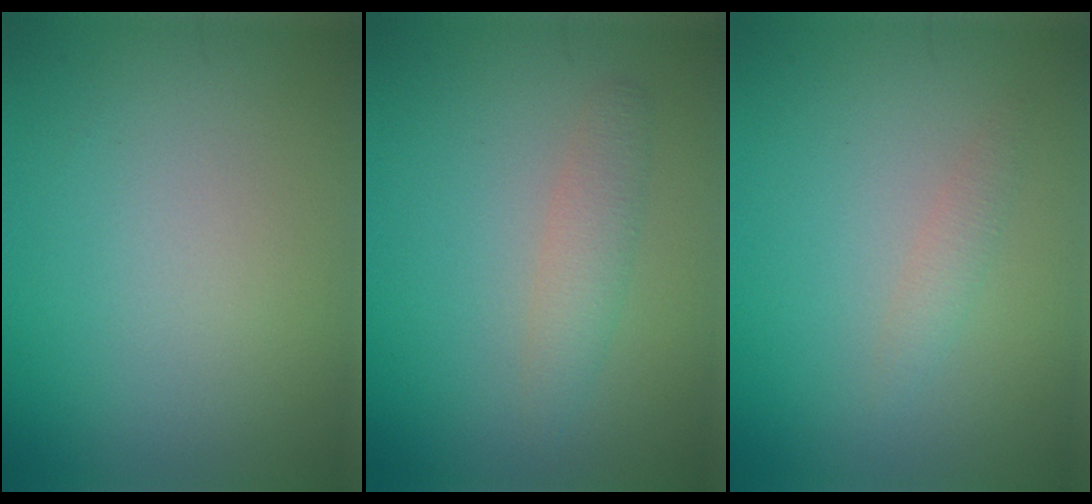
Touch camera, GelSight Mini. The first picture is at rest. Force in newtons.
{"total": 2.0, "press": 2.0, "slide": 0.1}
{"total": 1.2, "press": 1.2, "slide": 0.0}